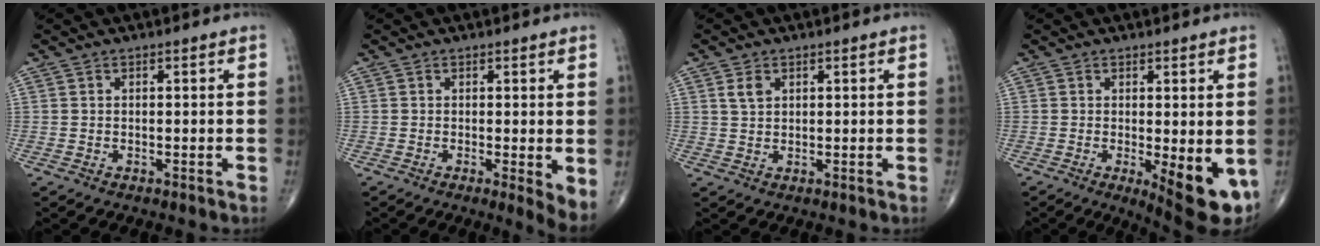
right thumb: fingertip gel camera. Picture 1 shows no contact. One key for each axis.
{"total": 3.8, "fx": -0.1, "fy": 0.8, "fz": 3.8, "tx": -0.057, "ty": -0.014, "tz": -0.007}
{"total": 2.5, "fx": 1.1, "fy": 1.6, "fz": 1.5, "tx": -0.024, "ty": -0.001, "tz": 0.024}
{"total": 9.4, "fx": -2.1, "fy": 2.9, "fz": 8.7, "tx": -0.108, "ty": -0.022, "tz": -0.022}